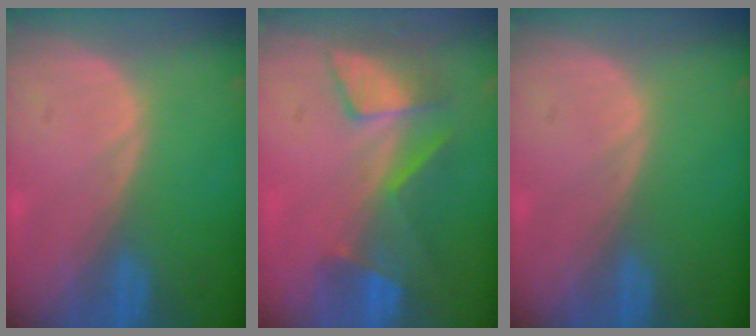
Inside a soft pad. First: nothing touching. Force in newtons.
{"total": 7.7, "press": 6.8, "slide": 3.6}
{"total": 0.0}